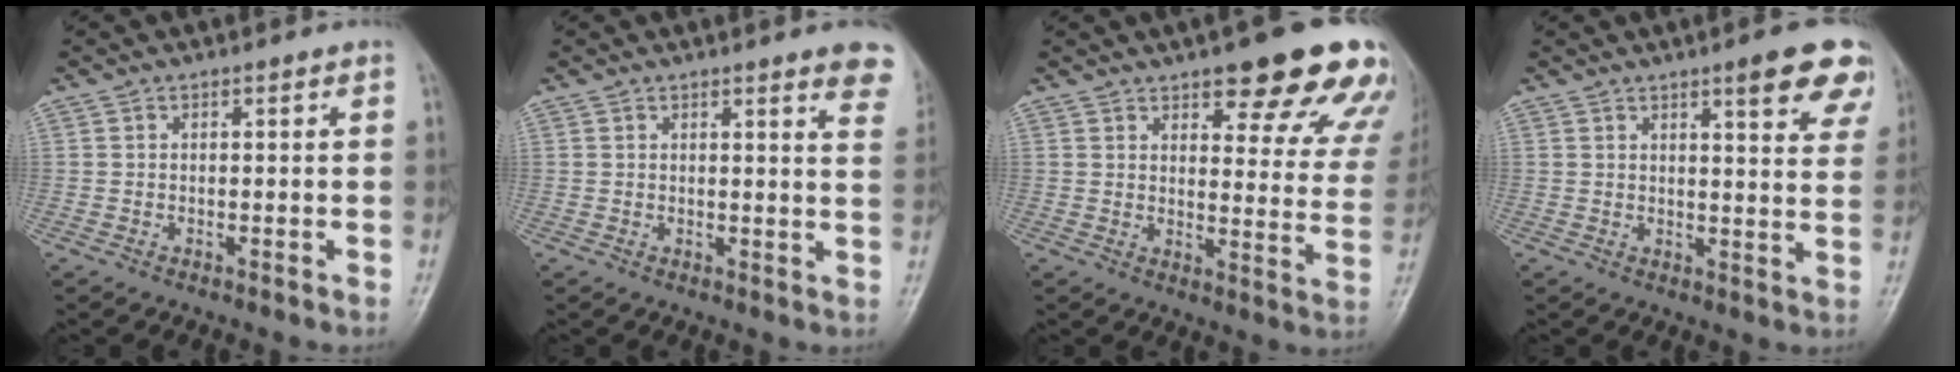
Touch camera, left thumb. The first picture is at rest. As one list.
[{"total": 8.3, "force": [5.9, 1.6, 5.6], "torque": [-0.042, -0.021, 0.052]}, {"total": 19.9, "force": [13.7, 6.2, 13.0], "torque": [-0.111, -0.056, 0.158]}, {"total": 11.3, "force": [7.1, 2.6, 8.4], "torque": [-0.073, -0.030, 0.079]}]